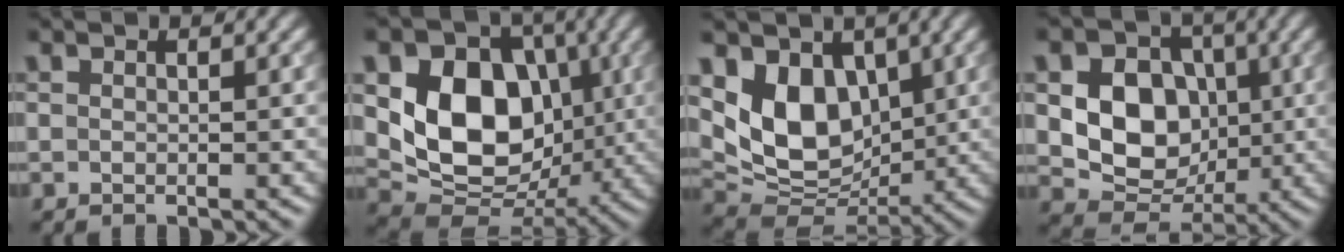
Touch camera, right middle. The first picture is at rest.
{"total": 10.7, "force": [1.3, 8.1, 6.8], "torque": [-0.129, -0.014, 0.025]}
{"total": 7.7, "force": [2.1, 5.5, 5.0], "torque": [-0.090, -0.019, 0.037]}
{"total": 8.3, "force": [0.5, 6.6, 5.0], "torque": [-0.089, -0.004, -0.001]}